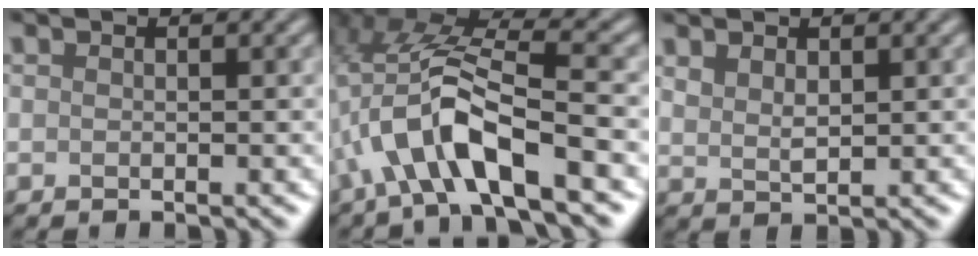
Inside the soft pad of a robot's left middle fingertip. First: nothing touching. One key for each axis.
{"total": 8.0, "fx": -3.2, "fy": 2.5, "fz": 6.8, "tx": -0.141, "ty": 0.010, "tz": -0.058}
{"total": 1.4, "fx": 1.0, "fy": 0.7, "fz": 0.8, "tx": -0.020, "ty": -0.001, "tz": 0.025}